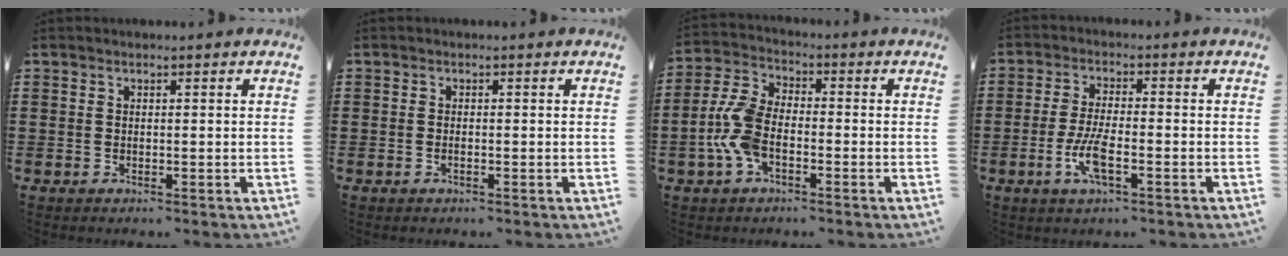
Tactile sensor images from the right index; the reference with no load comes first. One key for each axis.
{"total": 0.5, "fx": -0.3, "fy": 0.1, "fz": 0.4, "tx": -0.011, "ty": -0.005, "tz": -0.004}
{"total": 7.6, "fx": -2.2, "fy": 4.1, "fz": 6.0, "tx": -0.162, "ty": -0.005, "tz": -0.051}
{"total": 5.6, "fx": -2.1, "fy": 1.4, "fz": 5.0, "tx": -0.109, "ty": -0.008, "tz": -0.042}